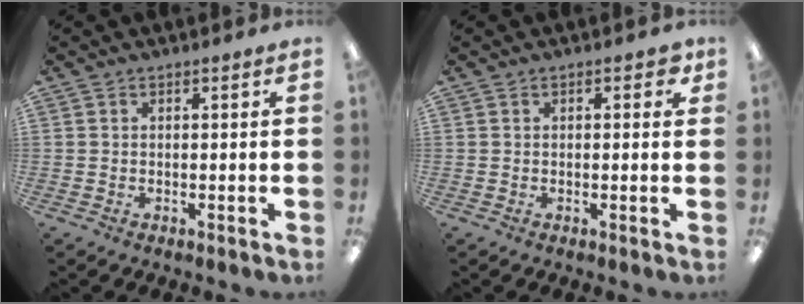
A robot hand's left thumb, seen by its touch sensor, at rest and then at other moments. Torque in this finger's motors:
{"motor_torque": [-0.24, 0.10, -0.25, 0.03, 0.03]}